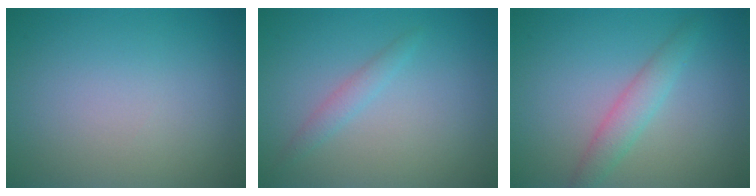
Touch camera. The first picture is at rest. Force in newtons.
{"total": 1.3, "press": 1.3, "slide": 0.1}
{"total": 2.3, "press": 2.3, "slide": 0.1}